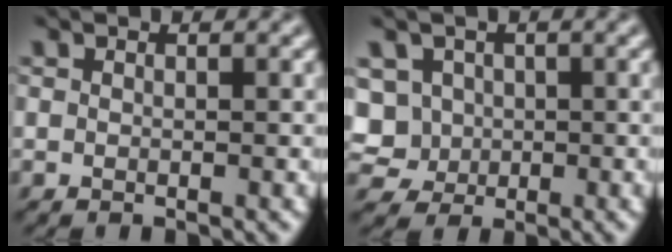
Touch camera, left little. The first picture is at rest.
{"total": 6.6, "force": [0.2, 6.0, 2.8], "torque": [-0.062, 0.031, -0.020]}